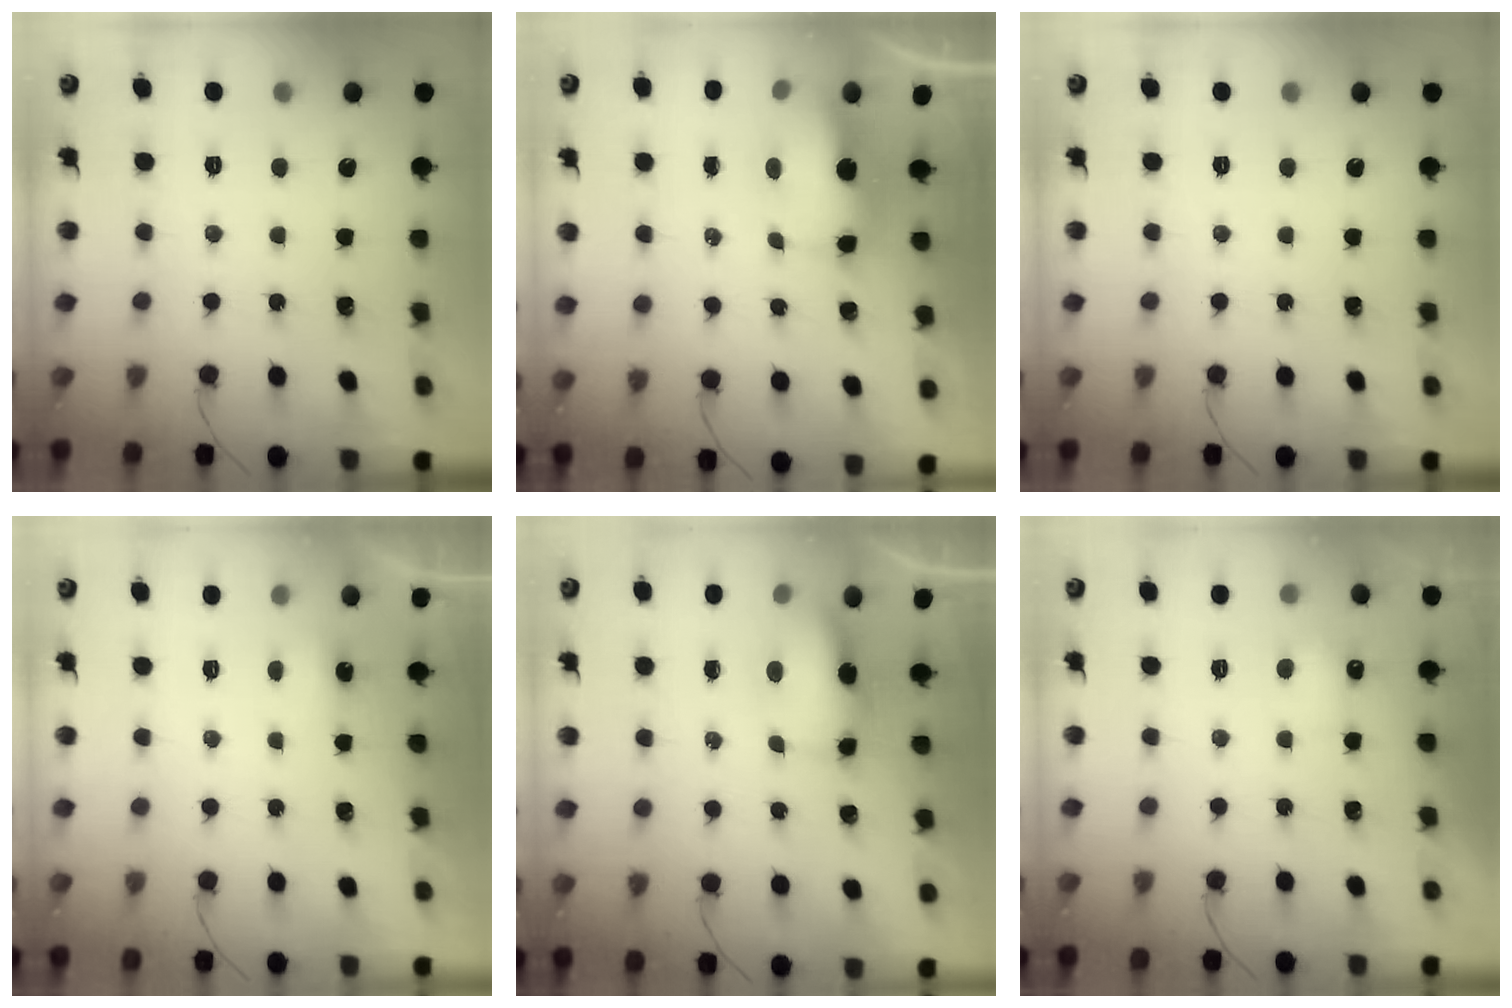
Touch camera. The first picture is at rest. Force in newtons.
{"total": 8.2, "press": 8.1, "slide": 1.0}
{"total": 0.0}
{"total": 2.9, "press": 2.8, "slide": 0.6}
{"total": 7.0, "press": 7.0, "slide": 0.7}
{"total": 2.8, "press": 2.7, "slide": 0.6}